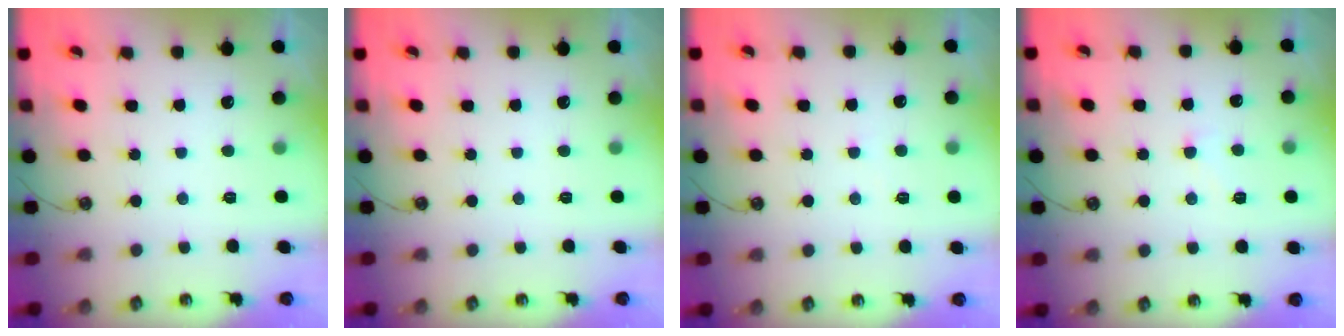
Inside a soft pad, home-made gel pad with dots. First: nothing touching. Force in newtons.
{"total": 0.0}
{"total": 2.5, "press": 2.5, "slide": 0.3}
{"total": 4.1, "press": 4.1, "slide": 0.4}